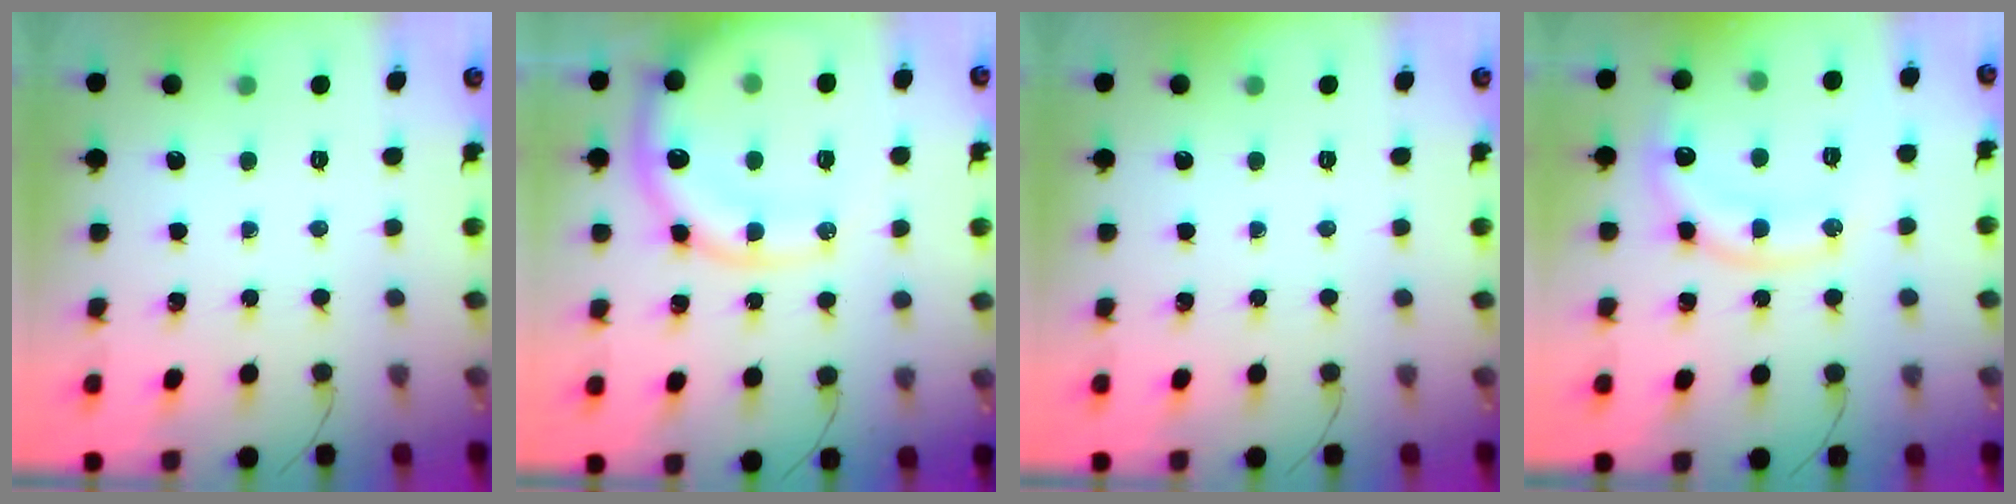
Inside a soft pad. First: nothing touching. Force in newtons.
{"total": 17.4, "press": 17.0, "slide": 3.9}
{"total": 0.0}
{"total": 12.6, "press": 12.6, "slide": 1.0}